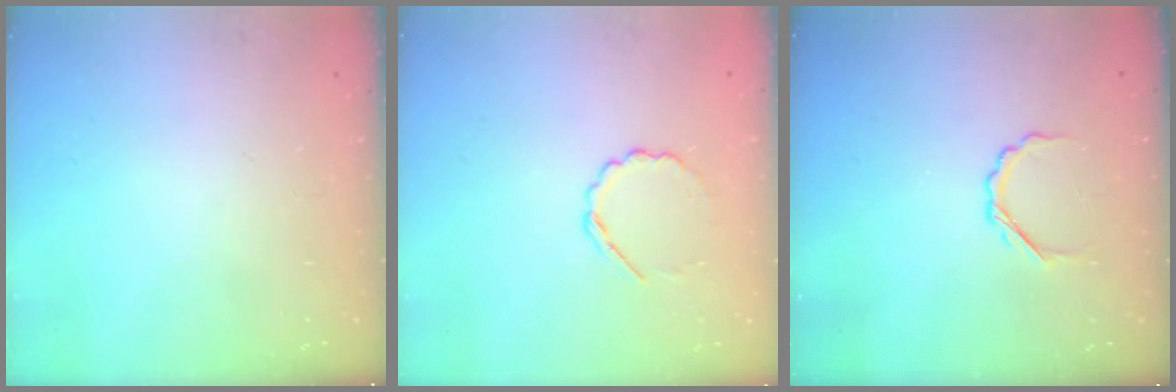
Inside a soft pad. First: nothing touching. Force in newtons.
{"total": 5.5, "press": 5.2, "slide": 1.7}
{"total": 3.1, "press": 3.0, "slide": 0.7}